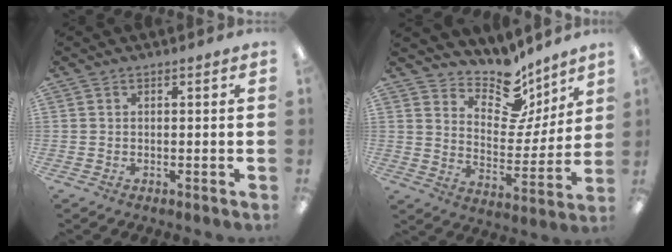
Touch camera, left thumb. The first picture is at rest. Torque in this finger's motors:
{"motor_torque": [0.38, 0.25, -0.35, -0.47, -0.05]}